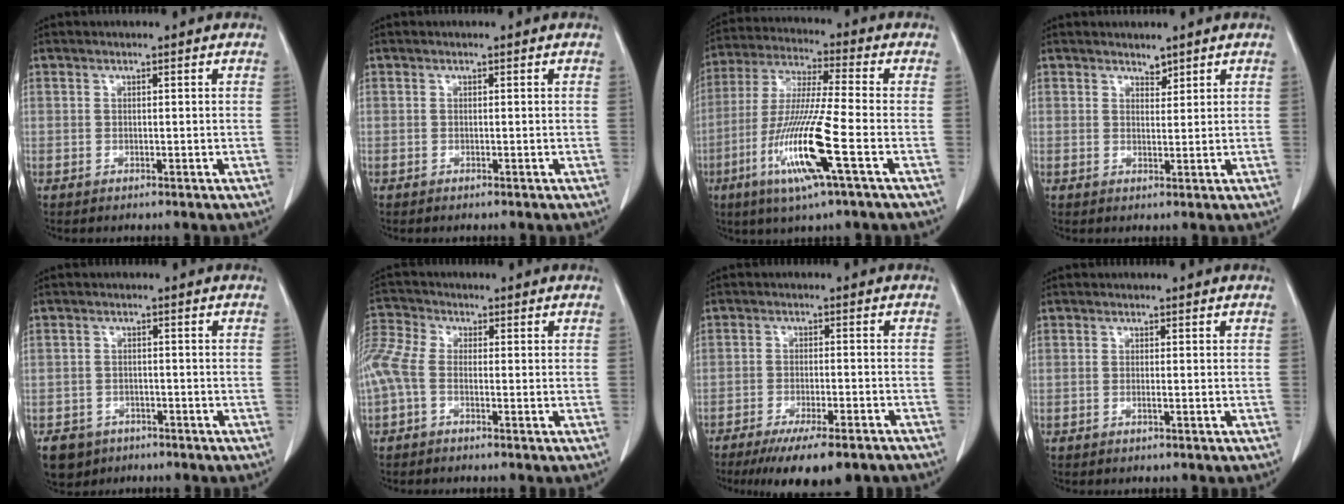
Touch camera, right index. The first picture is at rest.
{"total": 0.0}
{"total": 14.5, "force": [-5.4, -0.3, 13.5], "torque": [-0.280, -0.022, -0.106]}
{"total": 1.5, "force": [1.3, 0.6, 0.3], "torque": [-0.002, -0.006, 0.021]}
{"total": 5.1, "force": [-3.4, 3.7, 0.7], "torque": [-0.013, 0.006, -0.052]}
{"total": 9.6, "force": [-1.7, 5.9, 7.4], "torque": [-0.211, 0.023, -0.039]}
{"total": 12.9, "force": [-10.1, 2.4, 7.5], "torque": [-0.102, -0.017, -0.148]}
{"total": 0.5, "force": [-0.2, -0.1, 0.5], "torque": [-0.009, 0.001, -0.001]}